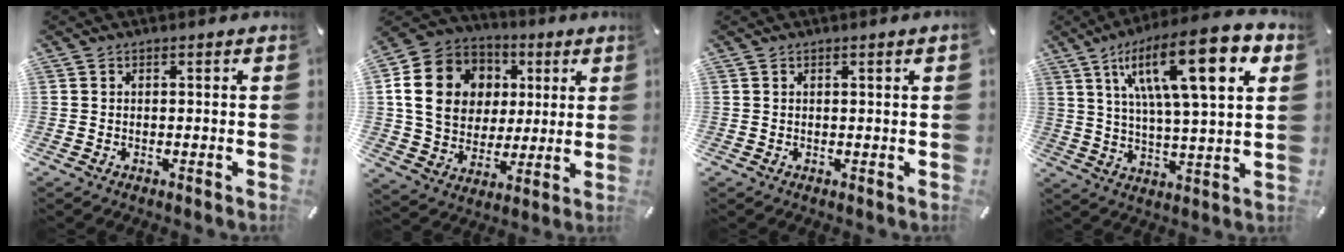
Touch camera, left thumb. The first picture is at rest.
{"total": 17.5, "force": [3.5, 15.0, 8.2], "torque": [-0.156, 0.007, 0.070]}
{"total": 0.9, "force": [0.3, -0.1, 0.8], "torque": [-0.013, -0.001, 0.005]}
{"total": 19.4, "force": [9.2, 4.9, 16.3], "torque": [-0.281, -0.034, 0.136]}